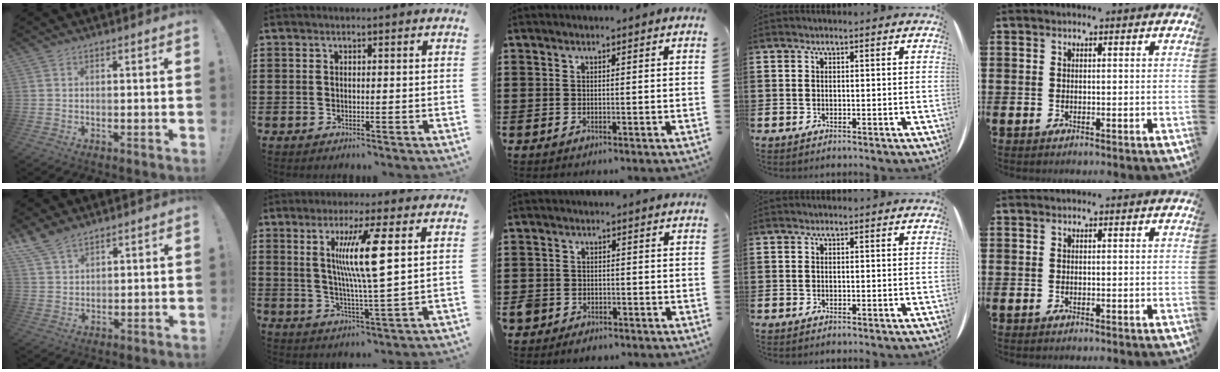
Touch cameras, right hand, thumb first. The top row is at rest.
{"thumb": {"total": 7.3, "force": [5.9, 3.4, 2.7], "torque": [-0.057, -0.030, 0.117]}, "index": {"total": 10.2, "force": [3.1, 0.7, 9.7], "torque": [-0.197, 0.001, 0.044]}, "middle": {"total": 2.1, "force": [-1.7, 1.2, 0.3], "torque": [-0.018, 0.000, -0.039]}}